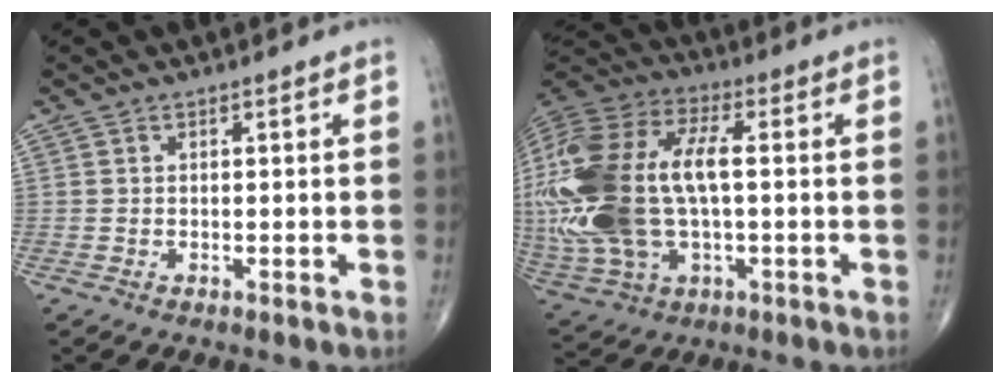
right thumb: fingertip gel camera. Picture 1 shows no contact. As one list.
[{"total": 28.9, "force": [0.9, 15.2, 24.6], "torque": [-0.596, 0.020, 0.029]}]